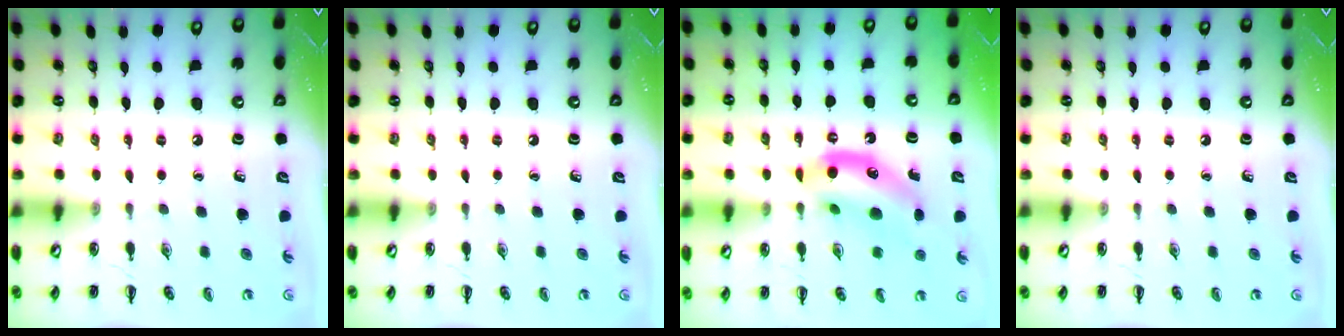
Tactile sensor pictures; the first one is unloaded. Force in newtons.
{"total": 0.0}
{"total": 11.5, "press": 11.1, "slide": 3.0}
{"total": 0.0}